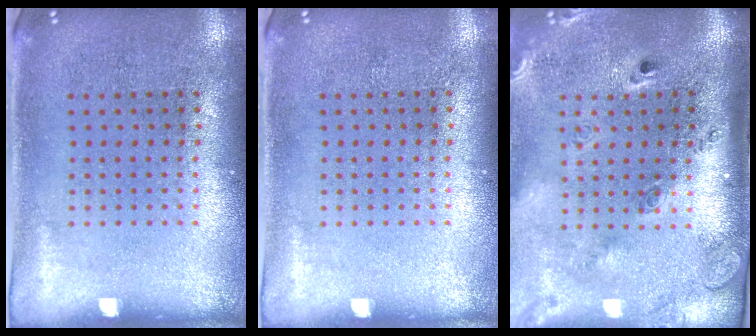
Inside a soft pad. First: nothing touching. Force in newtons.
{"total": 0.0}
{"total": 2.9, "press": 2.0, "slide": 2.1}